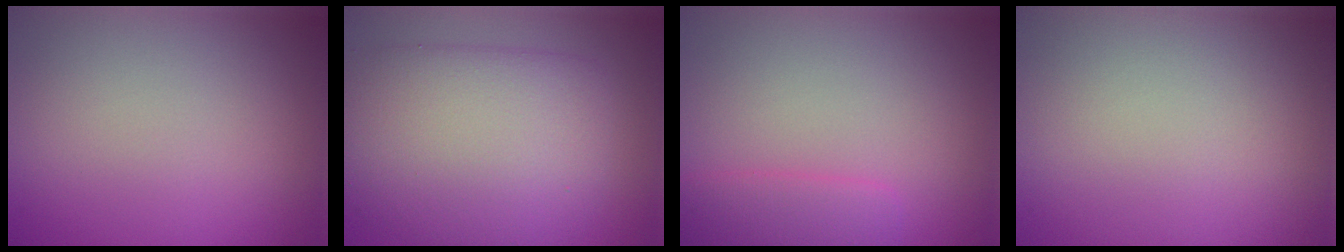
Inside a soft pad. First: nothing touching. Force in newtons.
{"total": 8.4, "press": 8.4, "slide": 0.2}
{"total": 2.5, "press": 2.5, "slide": 0.1}
{"total": 0.0}